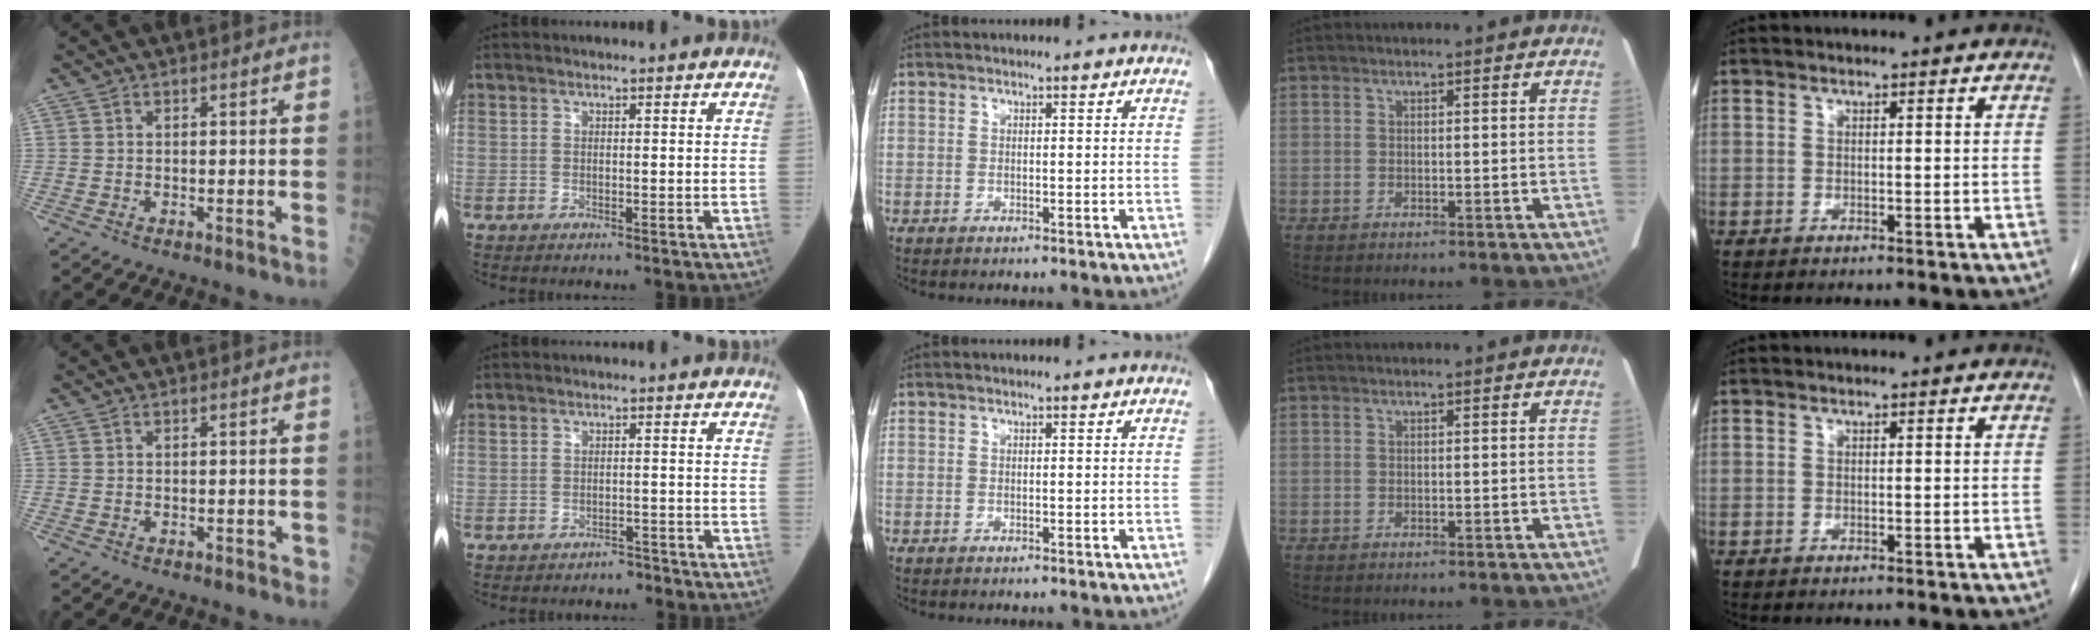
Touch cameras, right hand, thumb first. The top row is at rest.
{"thumb": {"total": 0.6, "force": [-0.3, 0.4, 0.3], "torque": [-0.001, 0.002, -0.004]}, "index": {"total": 1.8, "force": [-1.4, 1.2, -0.2], "torque": [0.000, 0.007, -0.023]}}